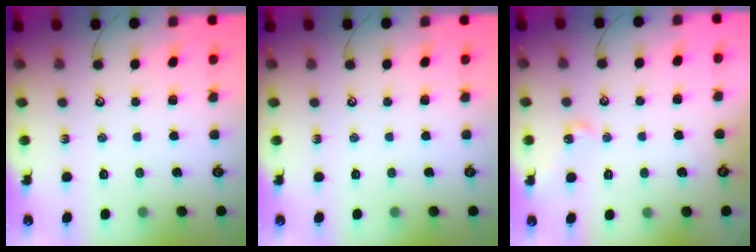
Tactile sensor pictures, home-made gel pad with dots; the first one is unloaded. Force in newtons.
{"total": 0.0}
{"total": 2.0, "press": 1.9, "slide": 0.3}